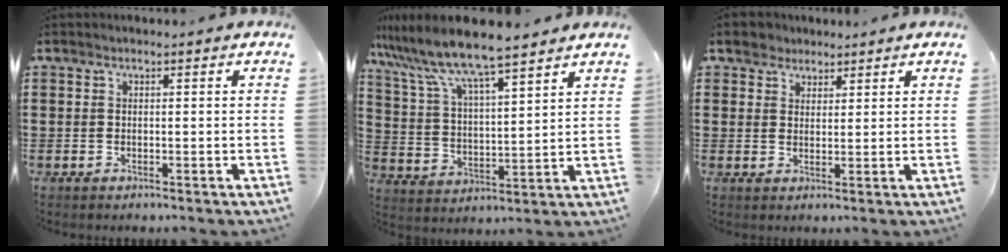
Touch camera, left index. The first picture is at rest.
{"total": 8.4, "force": [7.5, 0.2, 3.9], "torque": [-0.107, -0.040, 0.126]}
{"total": 3.0, "force": [2.3, 1.9, 0.0], "torque": [-0.005, 0.007, 0.042]}